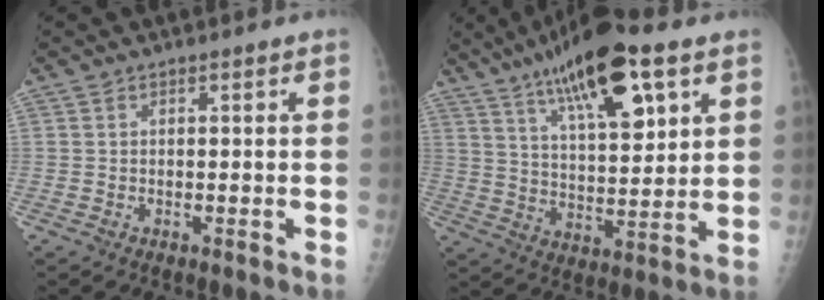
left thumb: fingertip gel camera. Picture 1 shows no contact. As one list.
[{"total": 18.5, "force": [9.9, 5.9, 14.4], "torque": [-0.215, -0.028, 0.167]}]